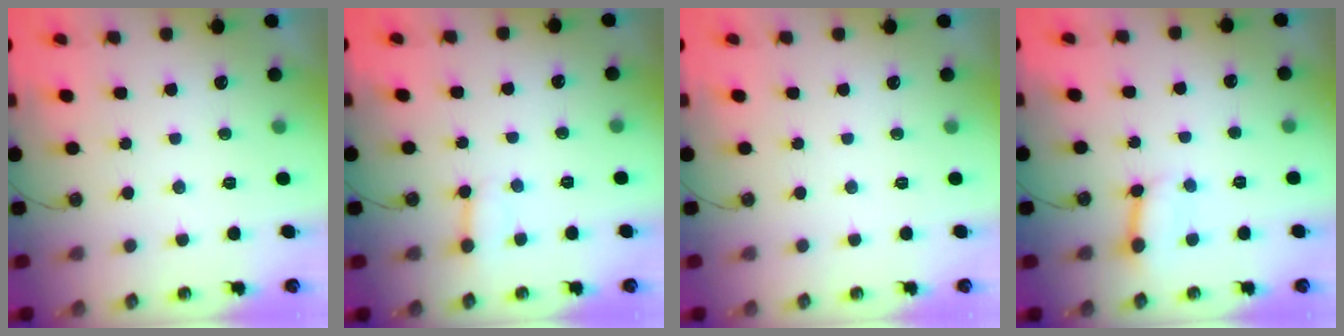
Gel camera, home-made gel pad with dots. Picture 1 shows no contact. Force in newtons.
{"total": 2.7, "press": 2.7, "slide": 0.3}
{"total": 0.0}
{"total": 5.0, "press": 4.9, "slide": 0.6}